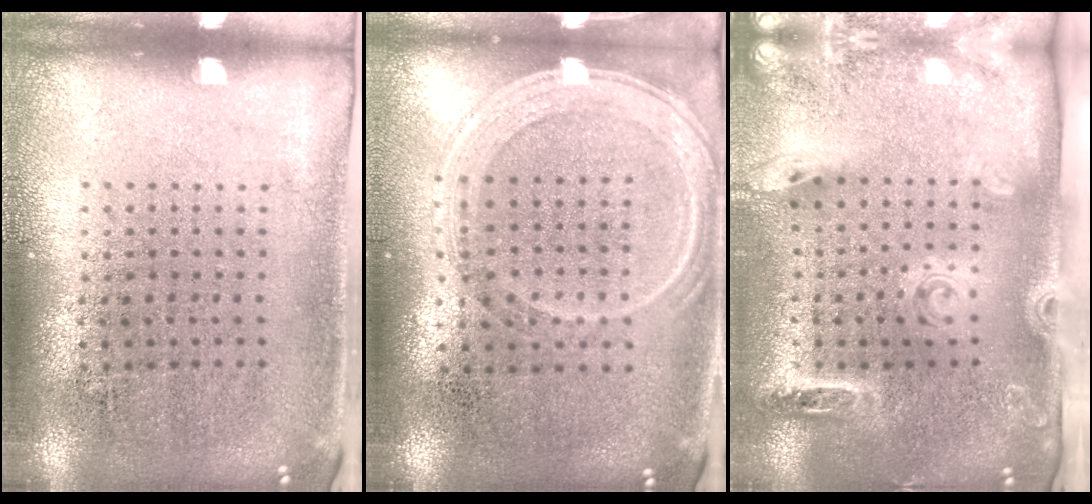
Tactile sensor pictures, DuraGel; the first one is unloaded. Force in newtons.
{"total": 1.2, "press": 1.2, "slide": 0.4}
{"total": 2.6, "press": 1.9, "slide": 1.8}